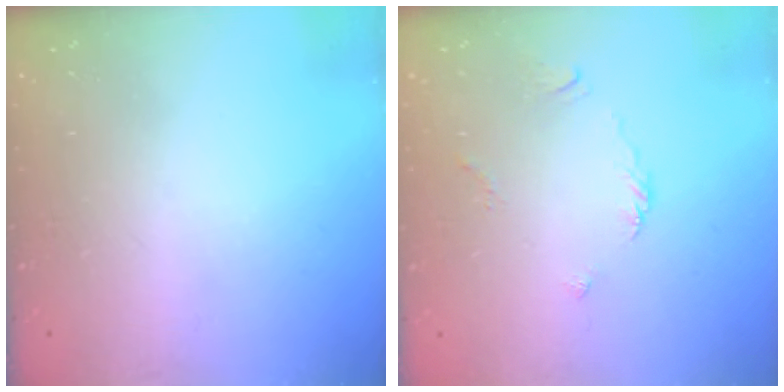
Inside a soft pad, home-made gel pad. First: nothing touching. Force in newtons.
{"total": 2.7, "press": 2.7, "slide": 0.5}